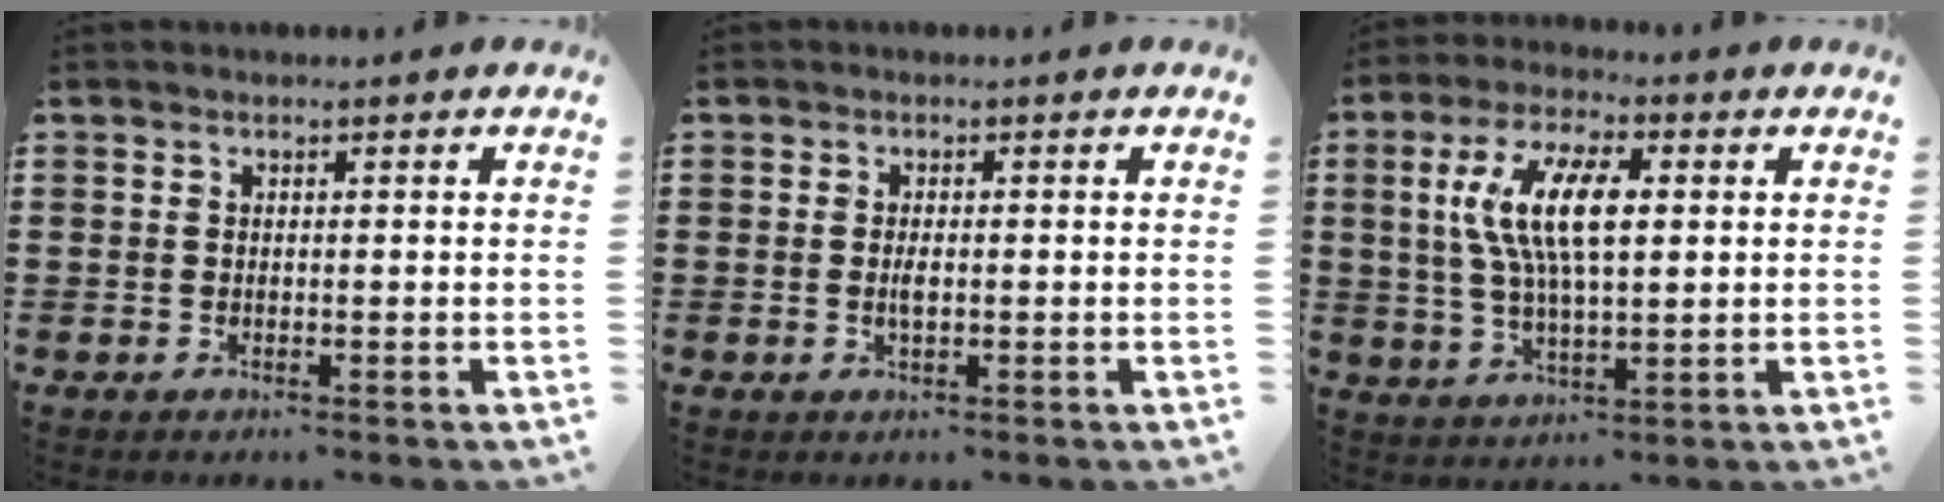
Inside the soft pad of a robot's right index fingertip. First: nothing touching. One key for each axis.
{"total": 1.8, "fx": -0.1, "fy": 0.6, "fz": 1.7, "tx": -0.039, "ty": -0.002, "tz": -0.005}
{"total": 10.6, "fx": 1.9, "fy": 4.0, "fz": 9.6, "tx": -0.207, "ty": 0.009, "tz": 0.027}